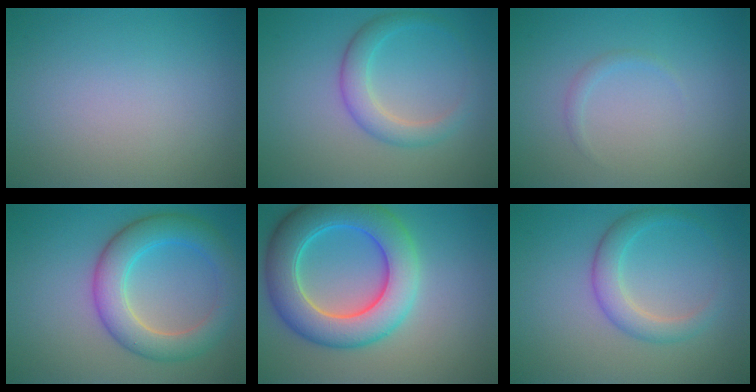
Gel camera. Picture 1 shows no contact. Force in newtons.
{"total": 2.9, "press": 2.9, "slide": 0.1}
{"total": 0.7, "press": 0.7, "slide": 0.0}
{"total": 5.8, "press": 5.8, "slide": 0.1}
{"total": 8.7, "press": 8.7, "slide": 0.1}
{"total": 2.9, "press": 2.9, "slide": 0.1}